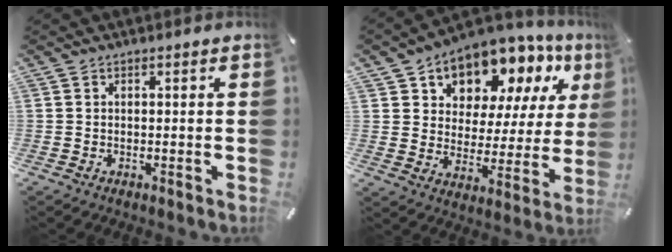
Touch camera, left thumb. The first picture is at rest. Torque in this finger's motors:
{"motor_torque": [2.27, 2.29, 2.00, -0.77, 0.18]}